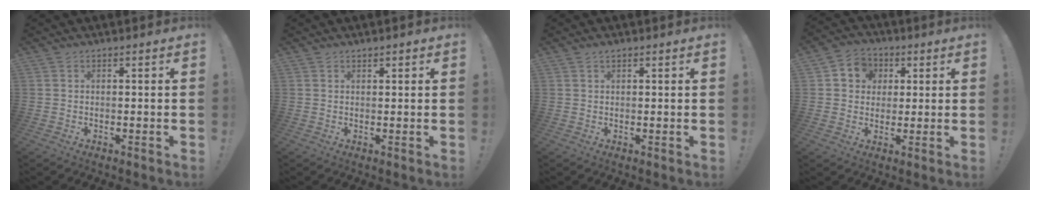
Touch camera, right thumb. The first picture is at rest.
{"total": 1.0, "force": [0.8, 0.4, 0.2], "torque": [0.009, -0.005, 0.013]}
{"total": 1.1, "force": [0.8, 0.4, 0.6], "torque": [-0.012, 0.000, 0.014]}
{"total": 7.8, "force": [1.5, 7.2, 2.5], "torque": [-0.031, 0.001, 0.032]}